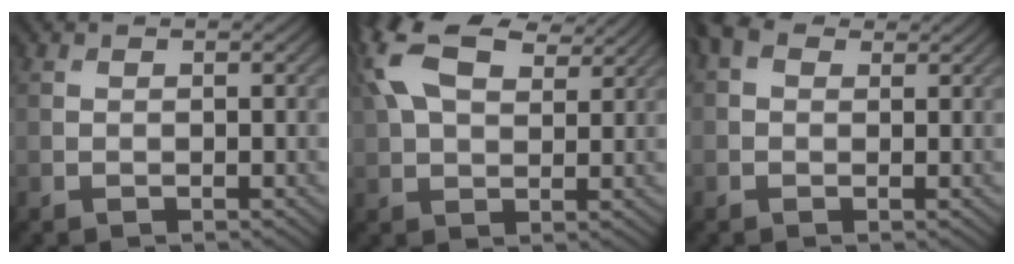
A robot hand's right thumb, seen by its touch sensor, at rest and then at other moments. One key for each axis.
{"total": 12.2, "fx": 5.7, "fy": 6.2, "fz": 8.7, "tx": -0.218, "ty": 0.028, "tz": 0.107}
{"total": 2.6, "fx": 1.1, "fy": 1.8, "fz": 1.6, "tx": -0.034, "ty": 0.007, "tz": 0.012}